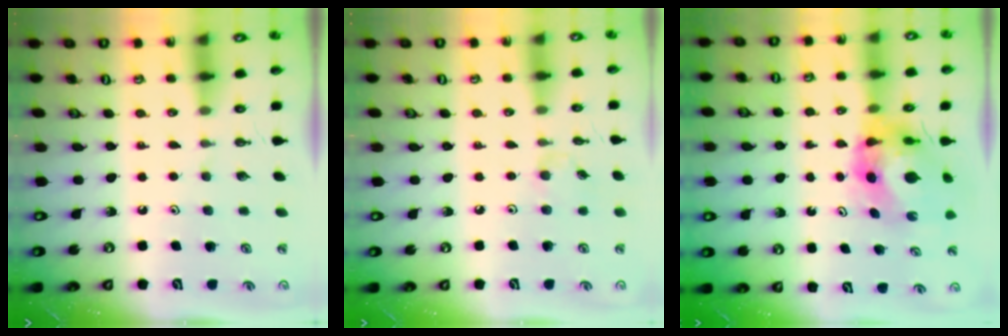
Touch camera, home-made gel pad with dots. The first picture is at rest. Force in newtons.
{"total": 2.9, "press": 2.8, "slide": 0.5}
{"total": 8.8, "press": 8.7, "slide": 0.8}